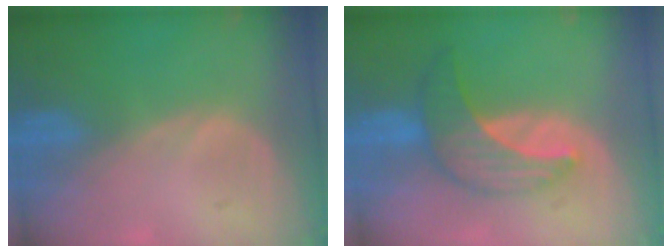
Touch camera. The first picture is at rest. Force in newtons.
{"total": 7.1, "press": 6.8, "slide": 2.0}